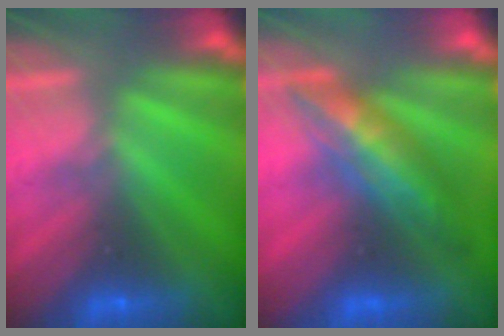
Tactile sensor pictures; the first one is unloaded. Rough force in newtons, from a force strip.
{"total": 2.9}